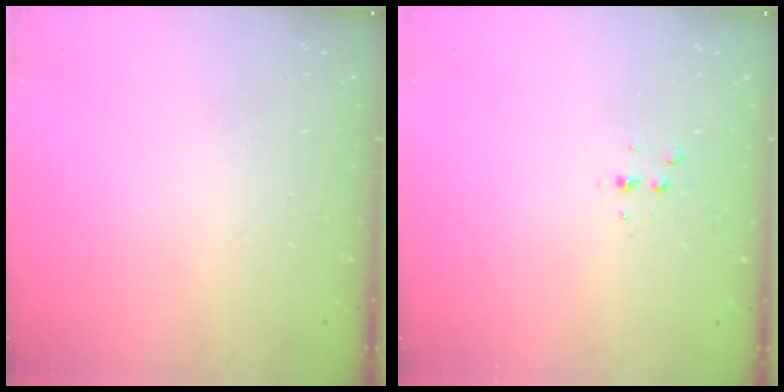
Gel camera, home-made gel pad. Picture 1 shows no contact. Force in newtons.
{"total": 3.5, "press": 3.5, "slide": 0.5}